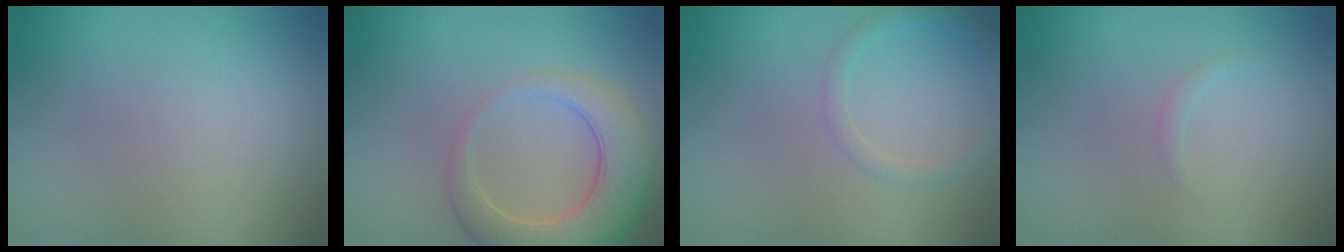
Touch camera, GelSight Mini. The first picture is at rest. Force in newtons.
{"total": 7.4, "press": 7.3, "slide": 0.8}
{"total": 1.9, "press": 1.9, "slide": 0.2}
{"total": 0.6, "press": 0.6, "slide": 0.0}